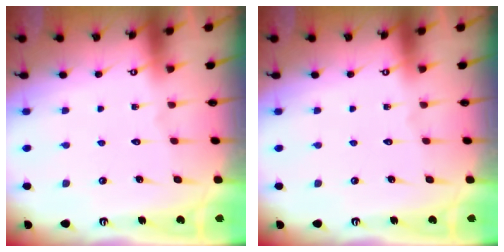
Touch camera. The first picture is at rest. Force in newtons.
{"total": 0.0}